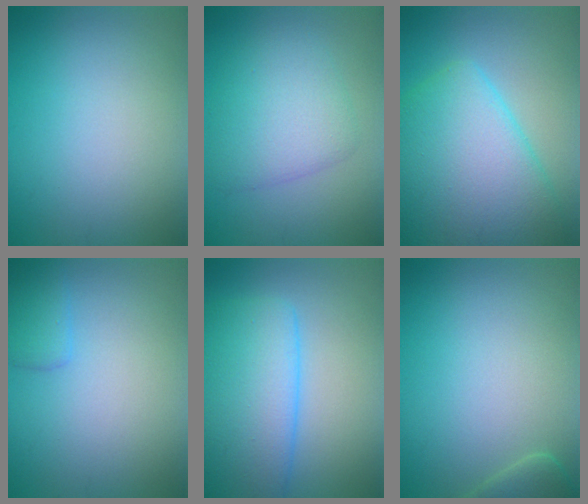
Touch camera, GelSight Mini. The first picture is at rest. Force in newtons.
{"total": 4.5, "press": 4.5, "slide": 0.3}
{"total": 10.5, "press": 10.5, "slide": 0.4}
{"total": 1.6, "press": 1.6, "slide": 0.1}
{"total": 8.3, "press": 8.3, "slide": 0.4}
{"total": 2.3, "press": 2.3, "slide": 0.3}